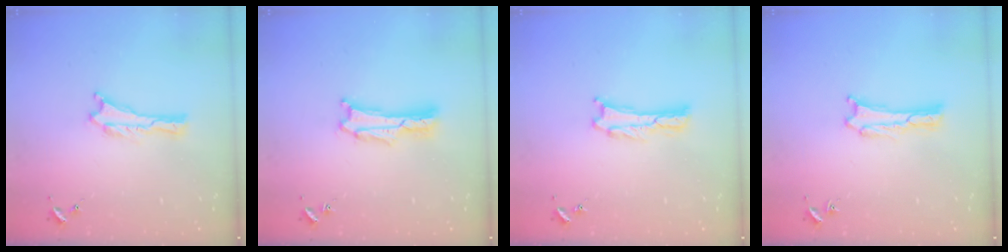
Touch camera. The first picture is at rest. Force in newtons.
{"total": 1.7, "press": 1.7, "slide": 0.3}
{"total": 0.6, "press": 0.5, "slide": 0.2}
{"total": 0.9, "press": 0.9, "slide": 0.0}